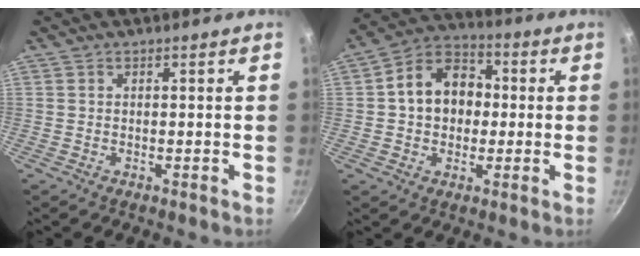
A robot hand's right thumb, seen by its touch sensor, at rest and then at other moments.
{"total": 12.3, "force": [0.7, 9.6, 7.7], "torque": [-0.087, 0.028, -0.007]}